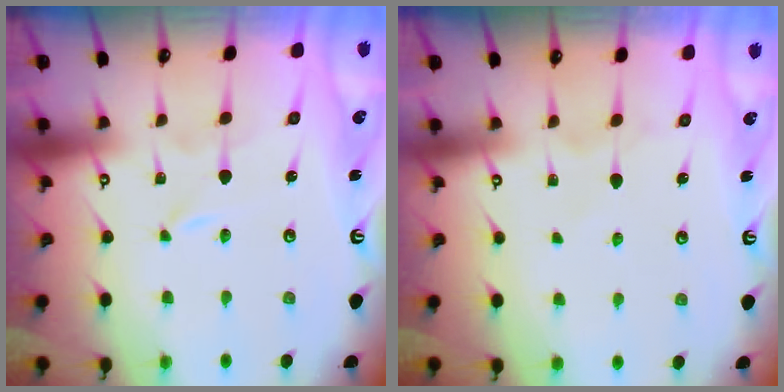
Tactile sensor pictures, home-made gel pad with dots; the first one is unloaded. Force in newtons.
{"total": 4.3, "press": 4.2, "slide": 0.6}